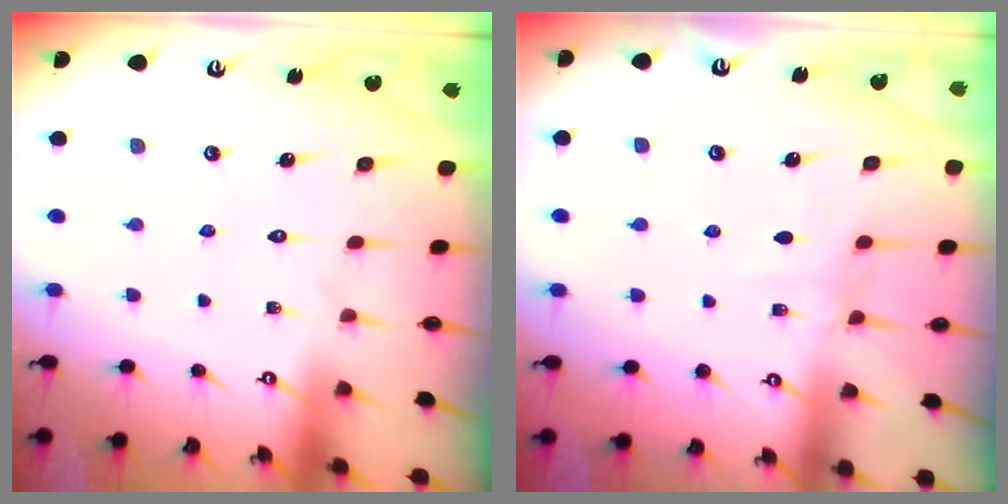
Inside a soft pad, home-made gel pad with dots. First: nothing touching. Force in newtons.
{"total": 4.3, "press": 4.3, "slide": 0.4}